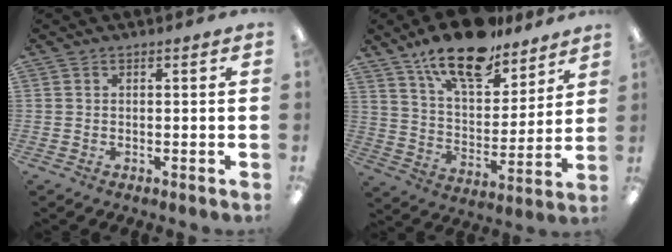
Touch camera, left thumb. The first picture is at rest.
{"total": 17.8, "force": [13.9, 7.0, 8.7], "torque": [-0.149, -0.084, 0.241]}